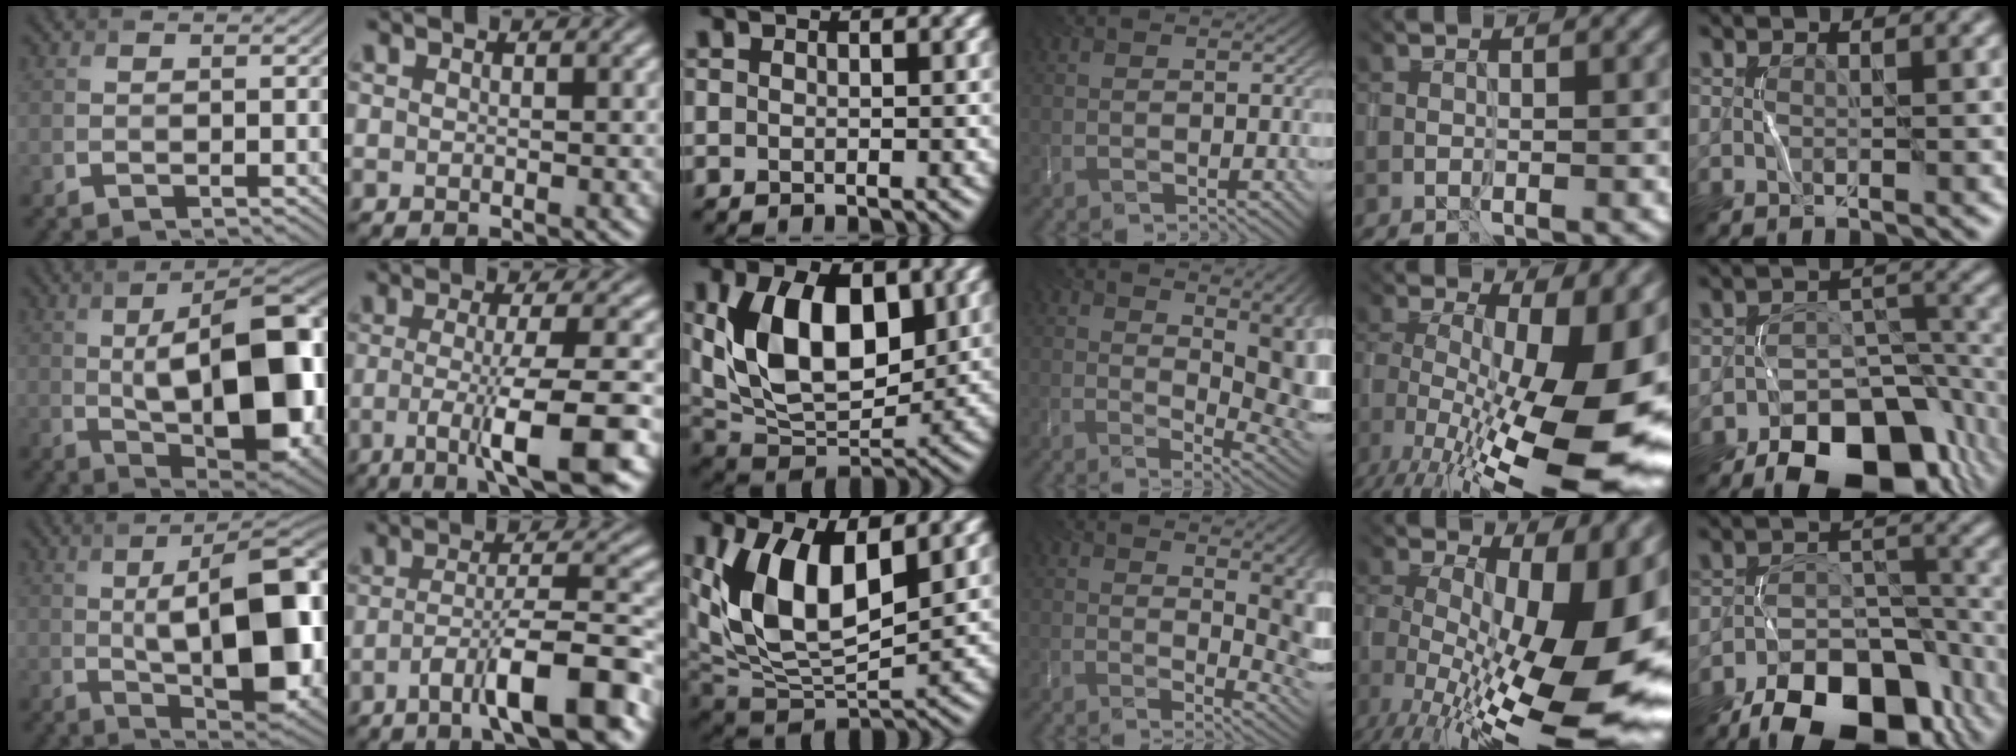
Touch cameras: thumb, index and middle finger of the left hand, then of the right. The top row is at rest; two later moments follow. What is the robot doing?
{"motion": "wrap", "object": "string"}